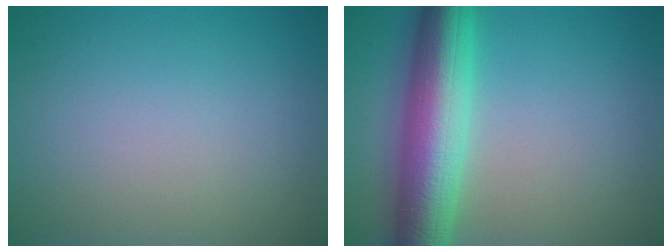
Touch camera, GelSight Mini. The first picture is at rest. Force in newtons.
{"total": 8.9, "press": 8.9, "slide": 0.1}